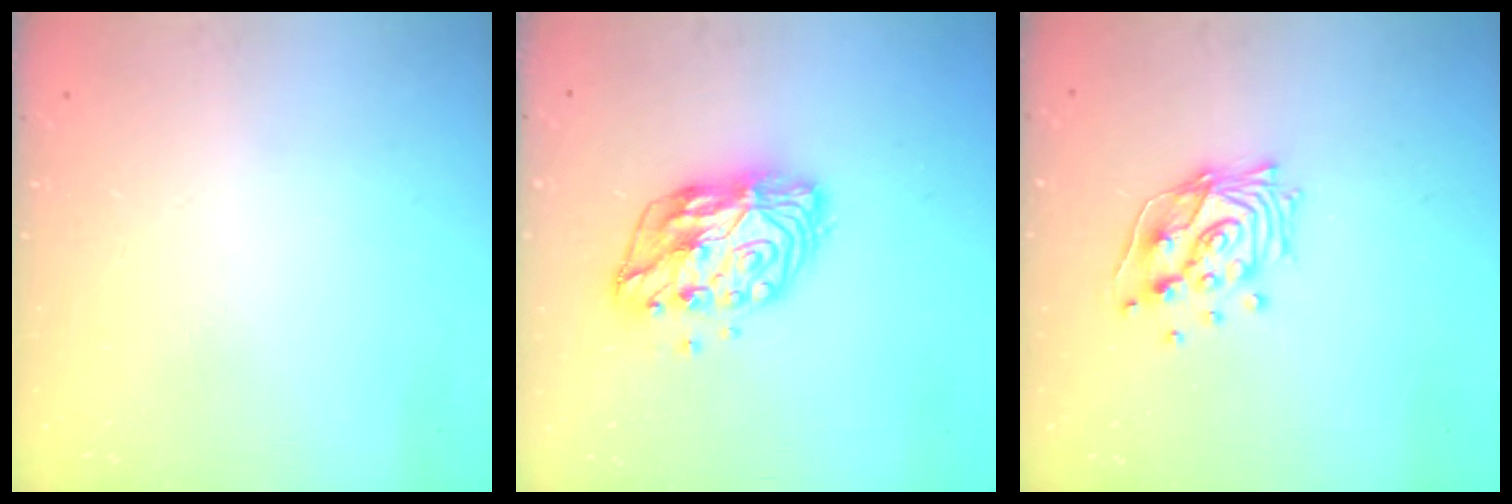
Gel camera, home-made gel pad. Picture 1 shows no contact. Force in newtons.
{"total": 13.2, "press": 13.2, "slide": 0.9}
{"total": 13.4, "press": 13.4, "slide": 1.6}